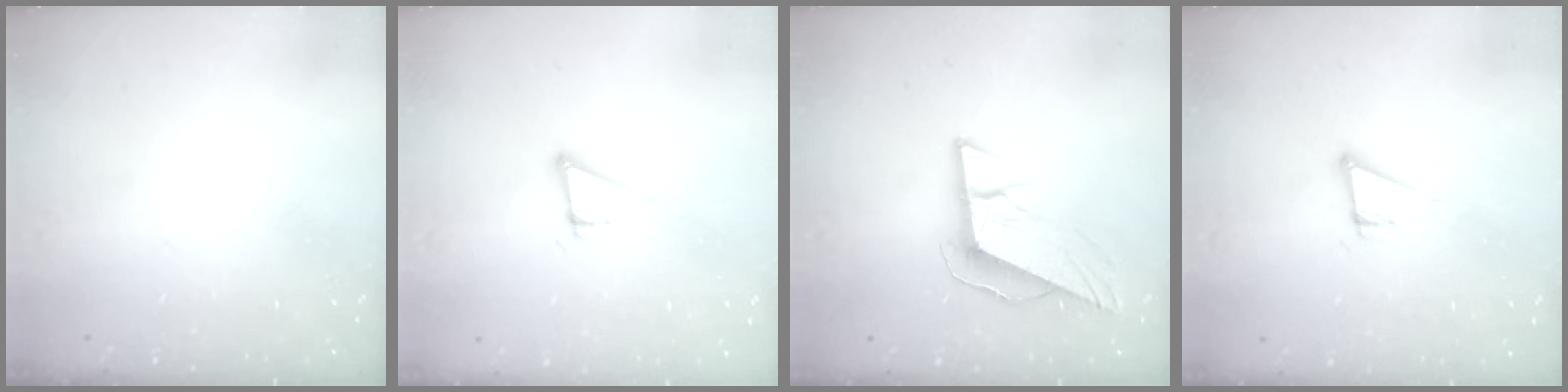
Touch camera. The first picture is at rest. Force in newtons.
{"total": 3.8, "press": 3.7, "slide": 0.4}
{"total": 9.7, "press": 9.4, "slide": 2.3}
{"total": 3.8, "press": 3.7, "slide": 0.4}